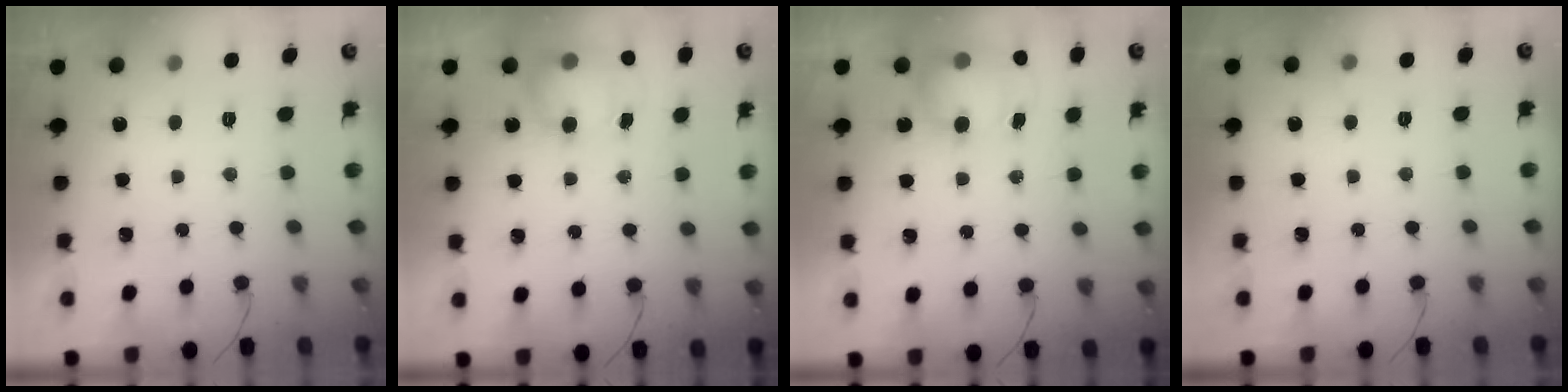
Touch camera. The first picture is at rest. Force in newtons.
{"total": 7.1, "press": 7.0, "slide": 1.0}
{"total": 8.5, "press": 8.1, "slide": 2.7}
{"total": 2.8, "press": 2.5, "slide": 1.1}